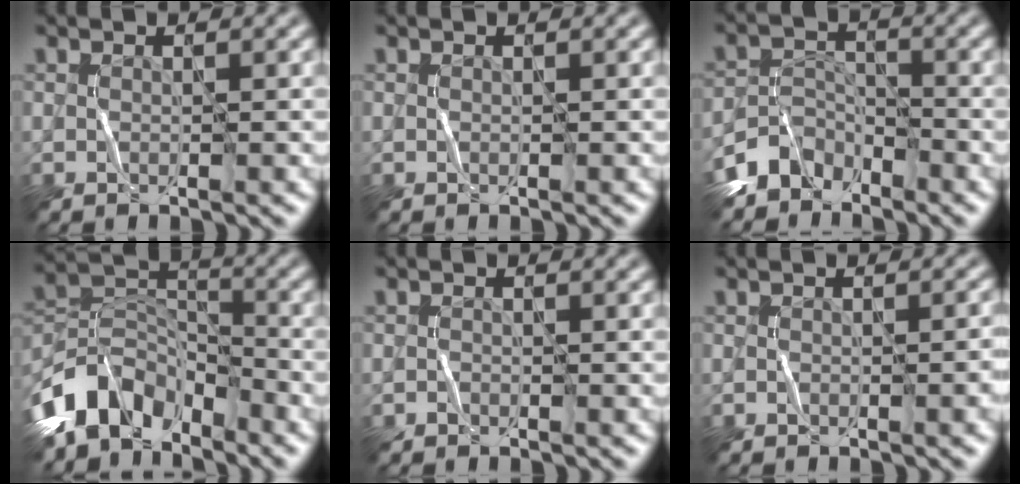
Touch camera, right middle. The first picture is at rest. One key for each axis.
{"total": 0.0}
{"total": 3.5, "fx": -3.0, "fy": 1.7, "fz": 0.1, "tx": -0.001, "ty": 0.010, "tz": -0.068}
{"total": 7.2, "fx": -5.4, "fy": 4.0, "fz": 2.6, "tx": -0.034, "ty": 0.005, "tz": -0.110}
{"total": 0.5, "fx": -0.4, "fy": 0.0, "fz": -0.3, "tx": 0.005, "ty": 0.008, "tz": -0.007}
{"total": 2.6, "fx": -1.1, "fy": 1.1, "fz": 2.1, "tx": -0.005, "ty": 0.018, "tz": -0.011}